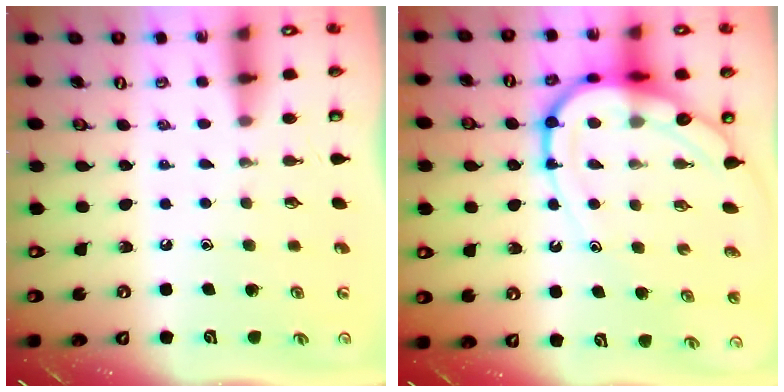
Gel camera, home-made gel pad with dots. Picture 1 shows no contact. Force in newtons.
{"total": 14.0, "press": 14.0, "slide": 1.1}